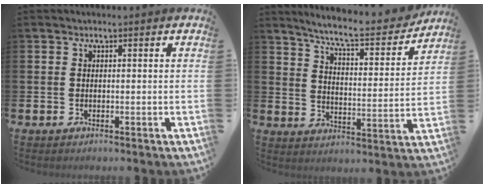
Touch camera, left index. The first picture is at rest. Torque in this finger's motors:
{"motor_torque": [0.76, -1.04, 0.45, 0.13]}